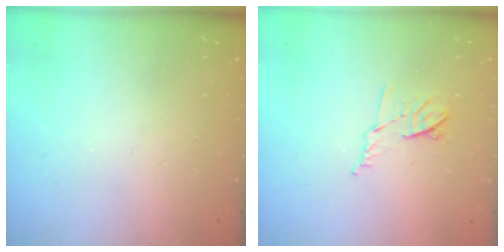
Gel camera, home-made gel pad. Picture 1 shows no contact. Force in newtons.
{"total": 7.4, "press": 7.3, "slide": 1.2}